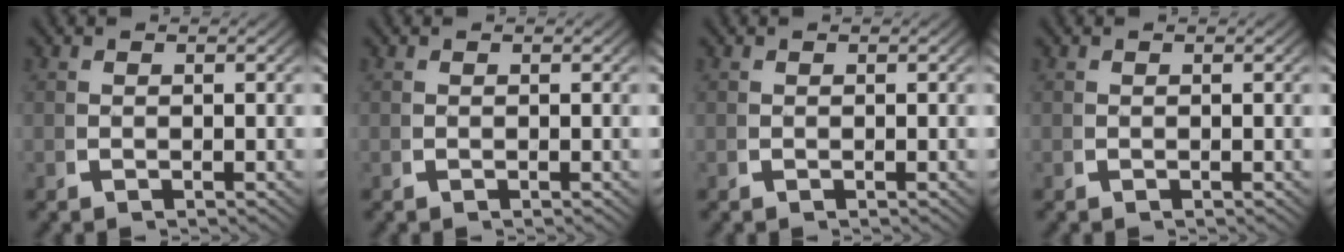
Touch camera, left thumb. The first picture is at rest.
{"total": 0.0}
{"total": 0.0}
{"total": 0.0}